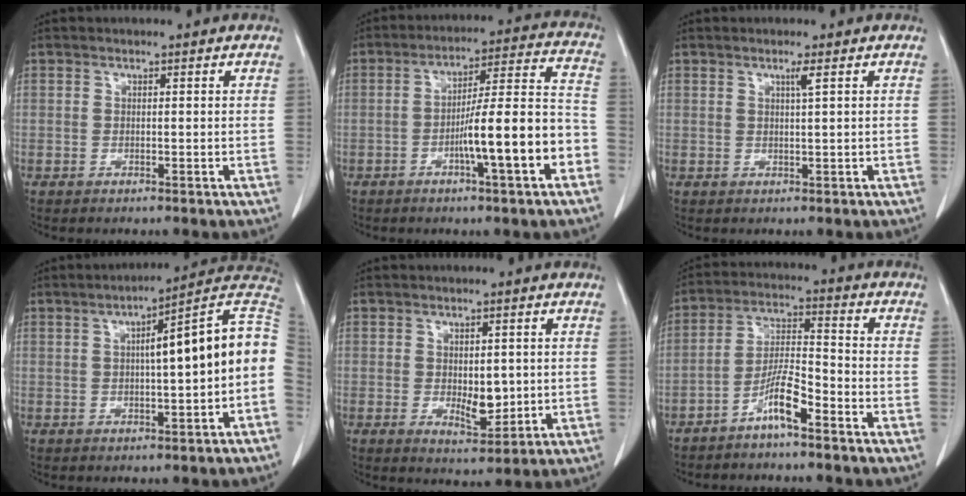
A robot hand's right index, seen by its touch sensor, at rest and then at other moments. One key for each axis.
{"total": 13.4, "fx": -4.9, "fy": 0.6, "fz": 12.4, "tx": -0.188, "ty": 0.018, "tz": -0.075}
{"total": 1.3, "fx": 0.6, "fy": -0.4, "fz": 1.1, "tx": -0.024, "ty": -0.004, "tz": 0.013}
{"total": 13.6, "fx": 0.5, "fy": 1.2, "fz": 13.6, "tx": -0.185, "ty": 0.039, "tz": 0.003}
{"total": 4.7, "fx": -0.2, "fy": 2.3, "fz": 4.1, "tx": -0.060, "ty": -0.009, "tz": 0.006}
{"total": 6.2, "fx": -4.1, "fy": 0.6, "fz": 4.5, "tx": -0.096, "ty": 0.006, "tz": -0.080}